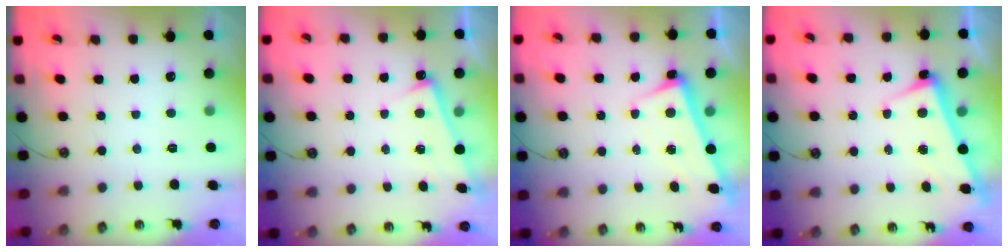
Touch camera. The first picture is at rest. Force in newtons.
{"total": 5.3, "press": 5.3, "slide": 0.3}
{"total": 2.6, "press": 2.5, "slide": 0.7}
{"total": 2.7, "press": 2.6, "slide": 0.7}